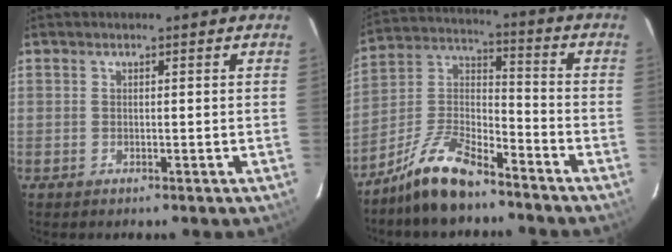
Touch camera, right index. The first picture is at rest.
{"total": 12.7, "force": [-9.4, 4.1, 7.5], "torque": [-0.166, 0.021, -0.182]}